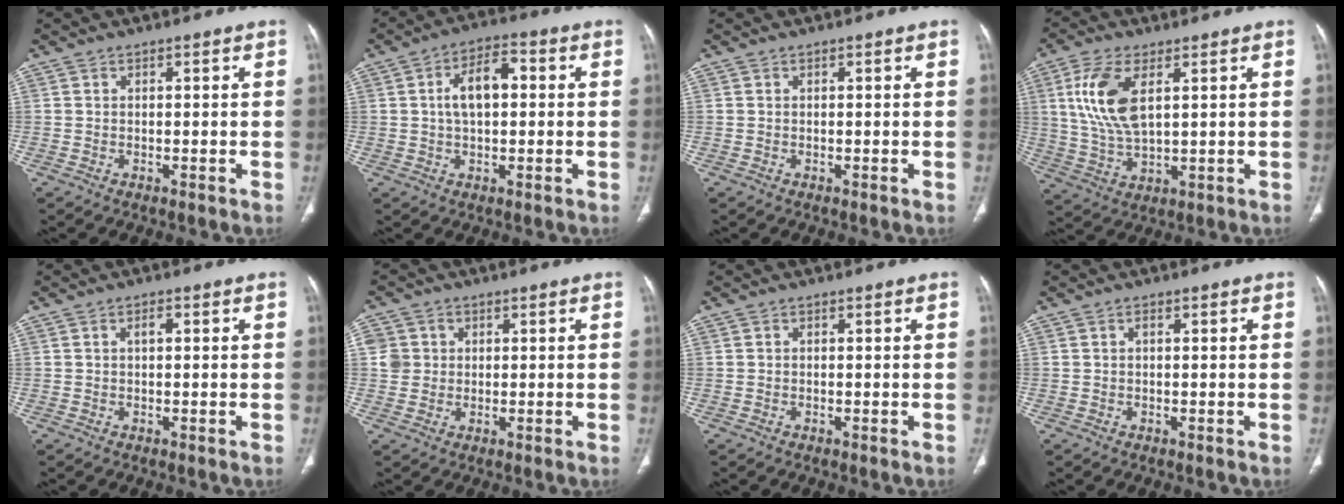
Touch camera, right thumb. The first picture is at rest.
{"total": 8.3, "force": [1.0, 4.4, 6.9], "torque": [-0.117, 0.021, 0.012]}
{"total": 0.0}
{"total": 11.5, "force": [3.6, 5.4, 9.5], "torque": [-0.206, -0.010, 0.076]}
{"total": 1.4, "force": [0.3, 0.7, 1.2], "torque": [-0.022, 0.004, 0.003]}
{"total": 4.4, "force": [0.8, 4.2, 1.0], "torque": [0.002, 0.004, 0.017]}
{"total": 0.0}
{"total": 0.7, "force": [0.2, 0.3, 0.6], "torque": [-0.012, 0.001, 0.000]}